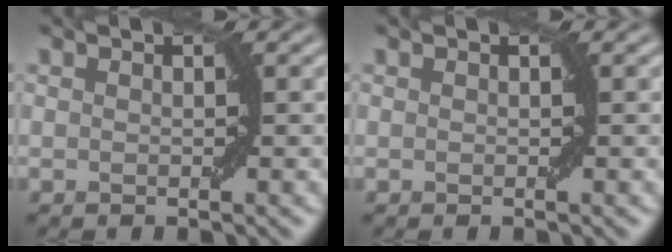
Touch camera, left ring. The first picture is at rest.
{"total": 0.0}